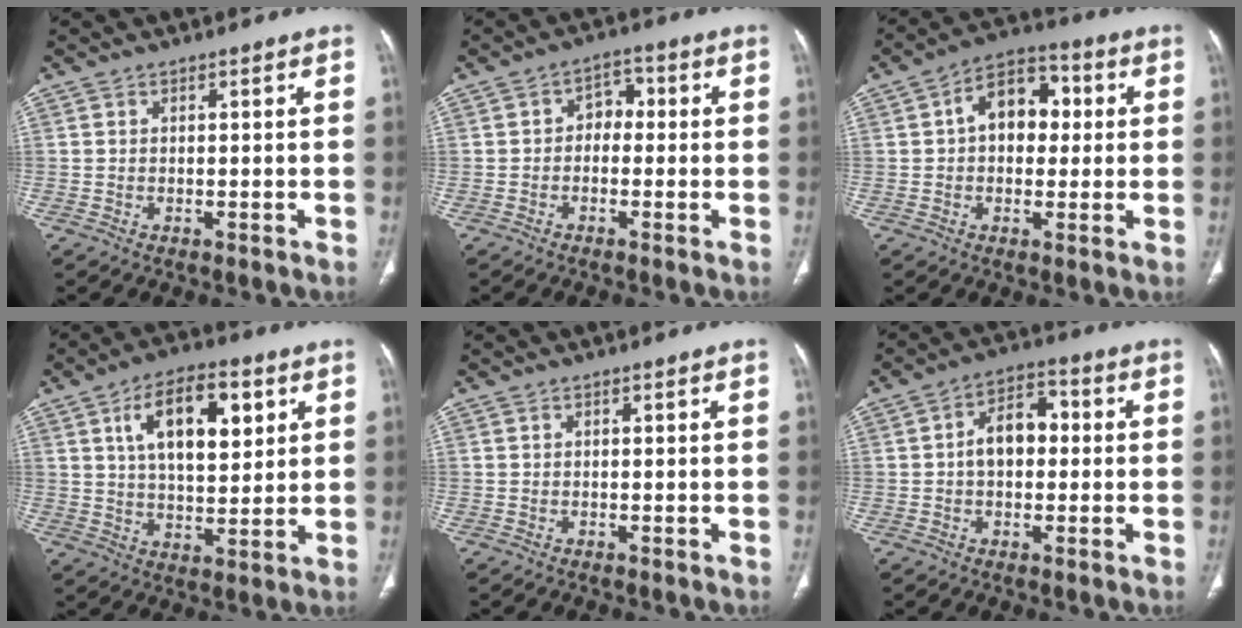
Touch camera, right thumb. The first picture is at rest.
{"total": 4.0, "force": [-0.3, 3.1, 2.6], "torque": [-0.018, 0.020, -0.018]}
{"total": 10.9, "force": [1.7, 7.5, 7.8], "torque": [-0.084, 0.023, 0.018]}
{"total": 14.6, "force": [5.3, 7.3, 11.5], "torque": [-0.157, -0.012, 0.090]}
{"total": 0.0}
{"total": 8.2, "force": [0.3, 5.5, 6.1], "torque": [-0.080, 0.027, -0.004]}